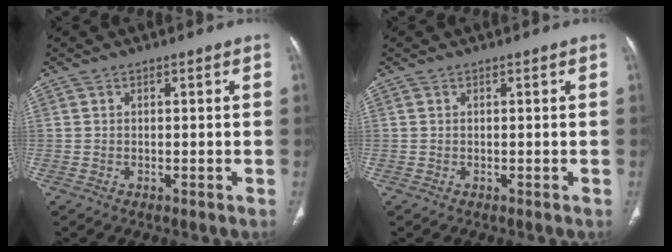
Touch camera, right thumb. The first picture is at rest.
{"total": 0.0}